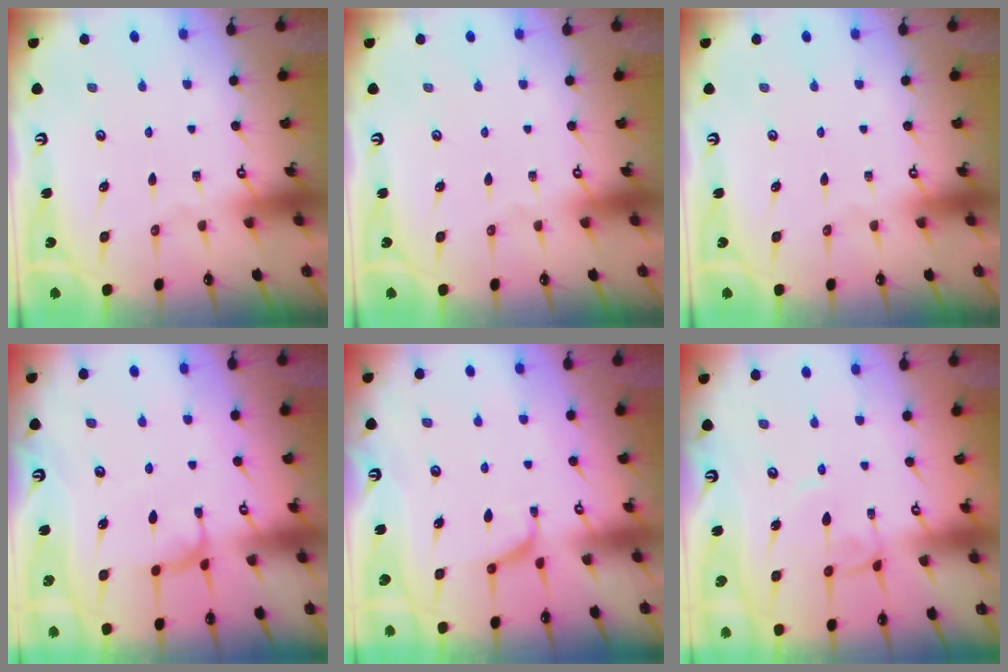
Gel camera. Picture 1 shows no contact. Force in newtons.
{"total": 0.0}
{"total": 0.0}
{"total": 0.9, "press": 0.8, "slide": 0.5}
{"total": 0.0}
{"total": 0.8, "press": 0.7, "slide": 0.3}